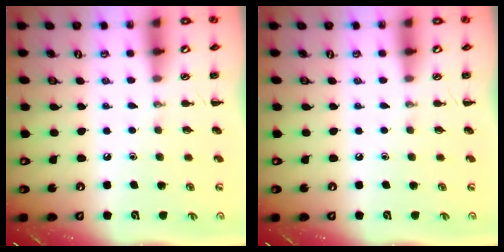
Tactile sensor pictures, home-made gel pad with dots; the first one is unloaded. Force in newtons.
{"total": 0.0}